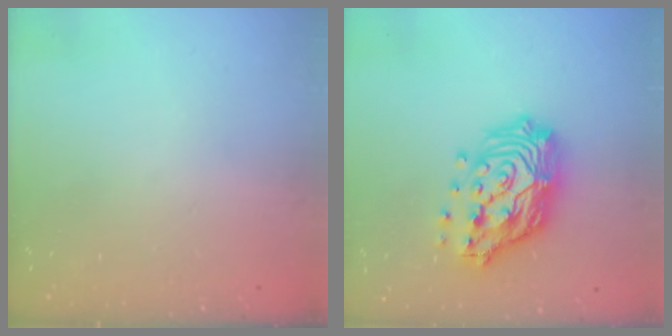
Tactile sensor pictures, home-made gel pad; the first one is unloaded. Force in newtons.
{"total": 19.3, "press": 19.2, "slide": 2.1}